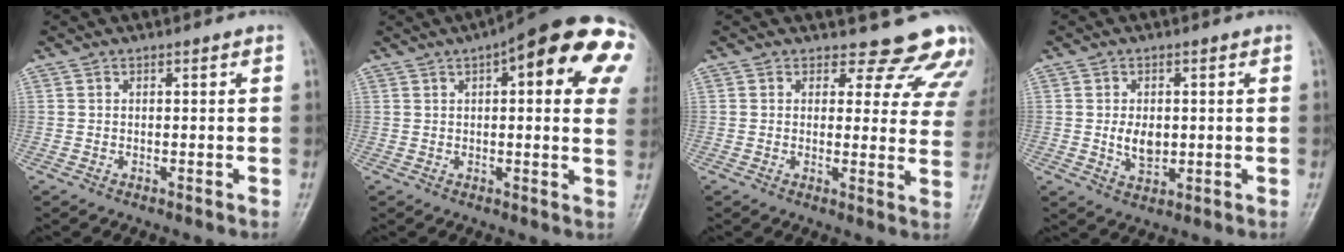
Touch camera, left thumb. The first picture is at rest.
{"total": 21.8, "force": [7.4, 6.8, 19.4], "torque": [-0.226, 0.017, 0.086]}
{"total": 12.3, "force": [11.2, 4.8, 1.7], "torque": [0.031, -0.085, 0.096]}
{"total": 4.8, "force": [0.1, 3.2, 3.5], "torque": [-0.049, -0.005, 0.008]}